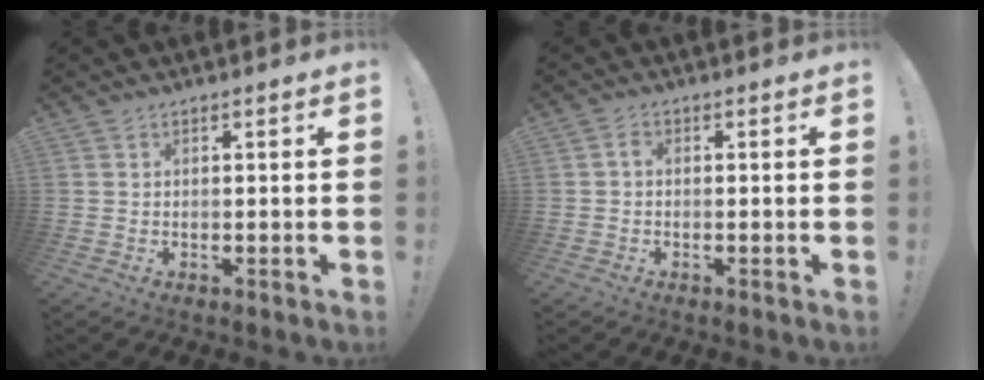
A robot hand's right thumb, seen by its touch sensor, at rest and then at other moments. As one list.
[{"total": 1.2, "force": [-0.5, 0.6, 0.9], "torque": [-0.018, 0.004, -0.010]}]